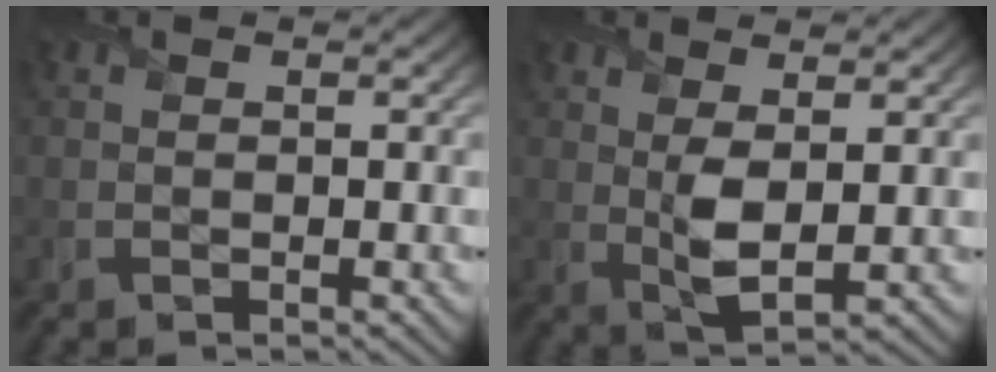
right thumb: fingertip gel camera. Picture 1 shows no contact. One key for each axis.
{"total": 3.7, "fx": 0.9, "fy": 1.3, "fz": 3.4, "tx": -0.078, "ty": -0.003, "tz": 0.021}